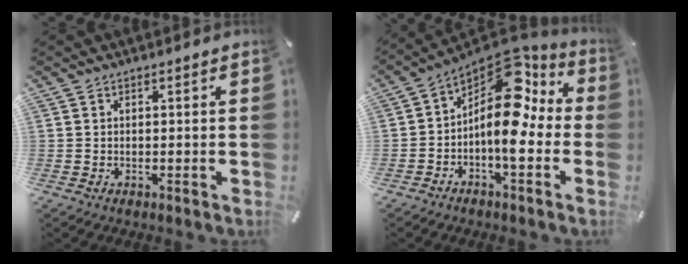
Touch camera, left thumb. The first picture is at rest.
{"total": 13.5, "force": [1.8, 6.8, 11.6], "torque": [-0.188, -0.040, 0.029]}